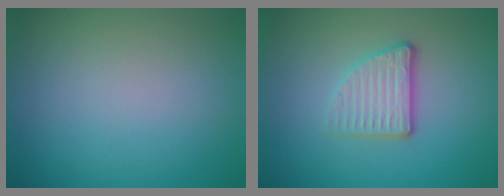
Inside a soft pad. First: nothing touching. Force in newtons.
{"total": 3.4, "press": 2.7, "slide": 2.1}